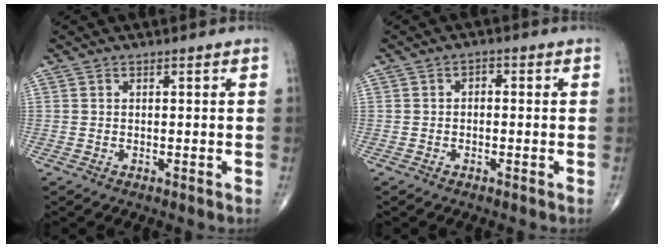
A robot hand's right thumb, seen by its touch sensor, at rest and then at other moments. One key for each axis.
{"total": 1.4, "fx": -0.1, "fy": 1.0, "fz": 1.1, "tx": -0.004, "ty": 0.007, "tz": -0.009}